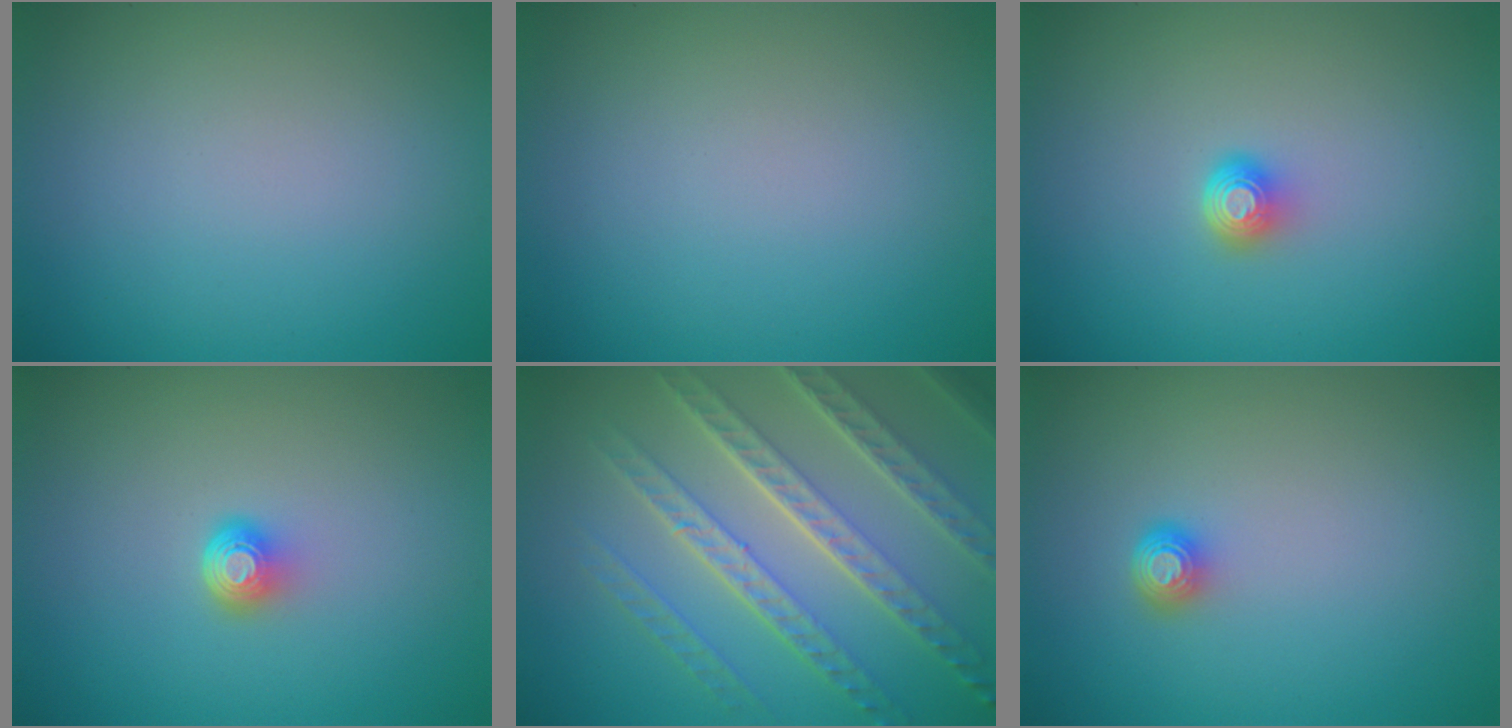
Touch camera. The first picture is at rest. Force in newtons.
{"total": 0.0}
{"total": 1.6, "press": 1.2, "slide": 1.1}
{"total": 1.9, "press": 1.3, "slide": 1.4}
{"total": 8.0, "press": 5.6, "slide": 5.8}
{"total": 1.5, "press": 1.2, "slide": 0.9}